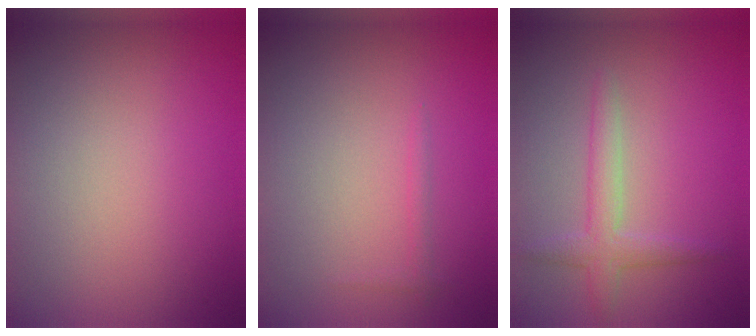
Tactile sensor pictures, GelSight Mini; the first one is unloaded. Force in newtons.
{"total": 0.6, "press": 0.6, "slide": 0.1}
{"total": 2.4, "press": 2.4, "slide": 0.1}